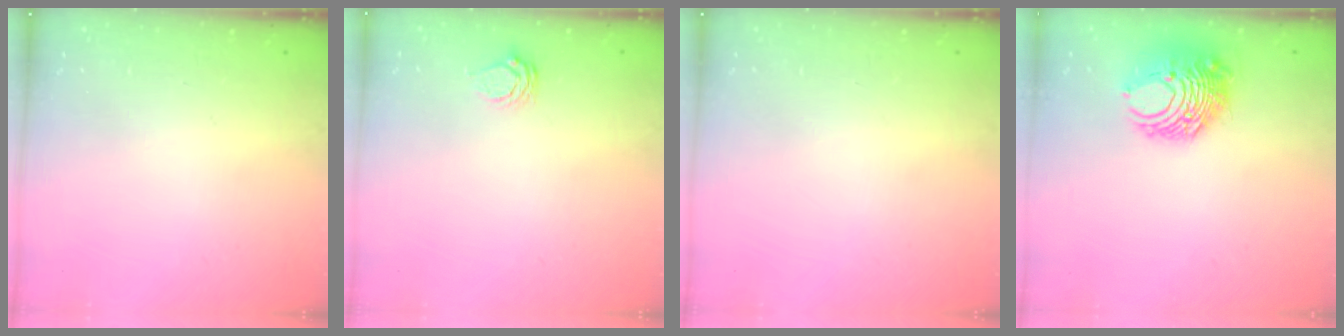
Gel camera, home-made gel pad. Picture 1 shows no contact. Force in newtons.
{"total": 3.8, "press": 3.8, "slide": 0.3}
{"total": 0.0}
{"total": 10.4, "press": 10.3, "slide": 1.3}